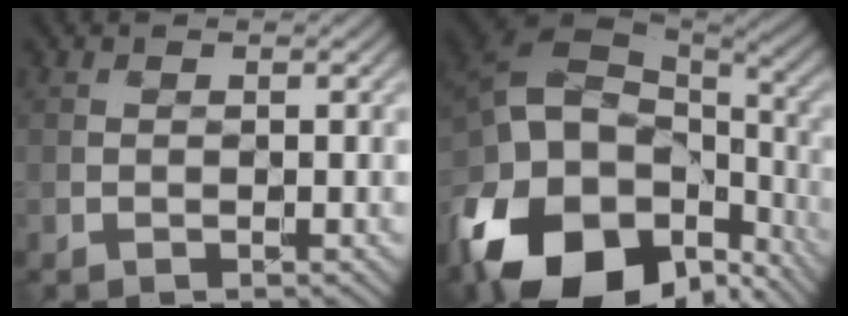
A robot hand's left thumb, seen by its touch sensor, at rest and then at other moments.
{"total": 19.9, "force": [-9.4, 13.2, 11.5], "torque": [-0.269, -0.036, -0.146]}